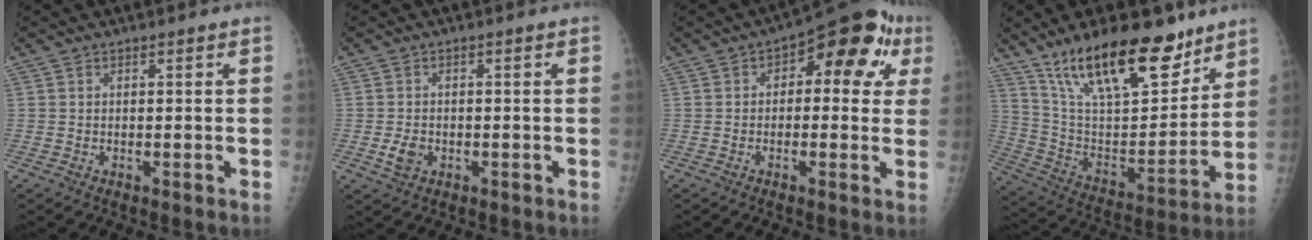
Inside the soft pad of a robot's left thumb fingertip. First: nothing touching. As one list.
[{"total": 3.5, "force": [-1.1, 2.6, 2.1], "torque": [-0.034, 0.002, -0.017]}, {"total": 14.0, "force": [4.0, 7.3, 11.2], "torque": [-0.084, 0.025, 0.040]}, {"total": 25.0, "force": [17.0, 9.5, 15.7], "torque": [-0.224, -0.059, 0.297]}]